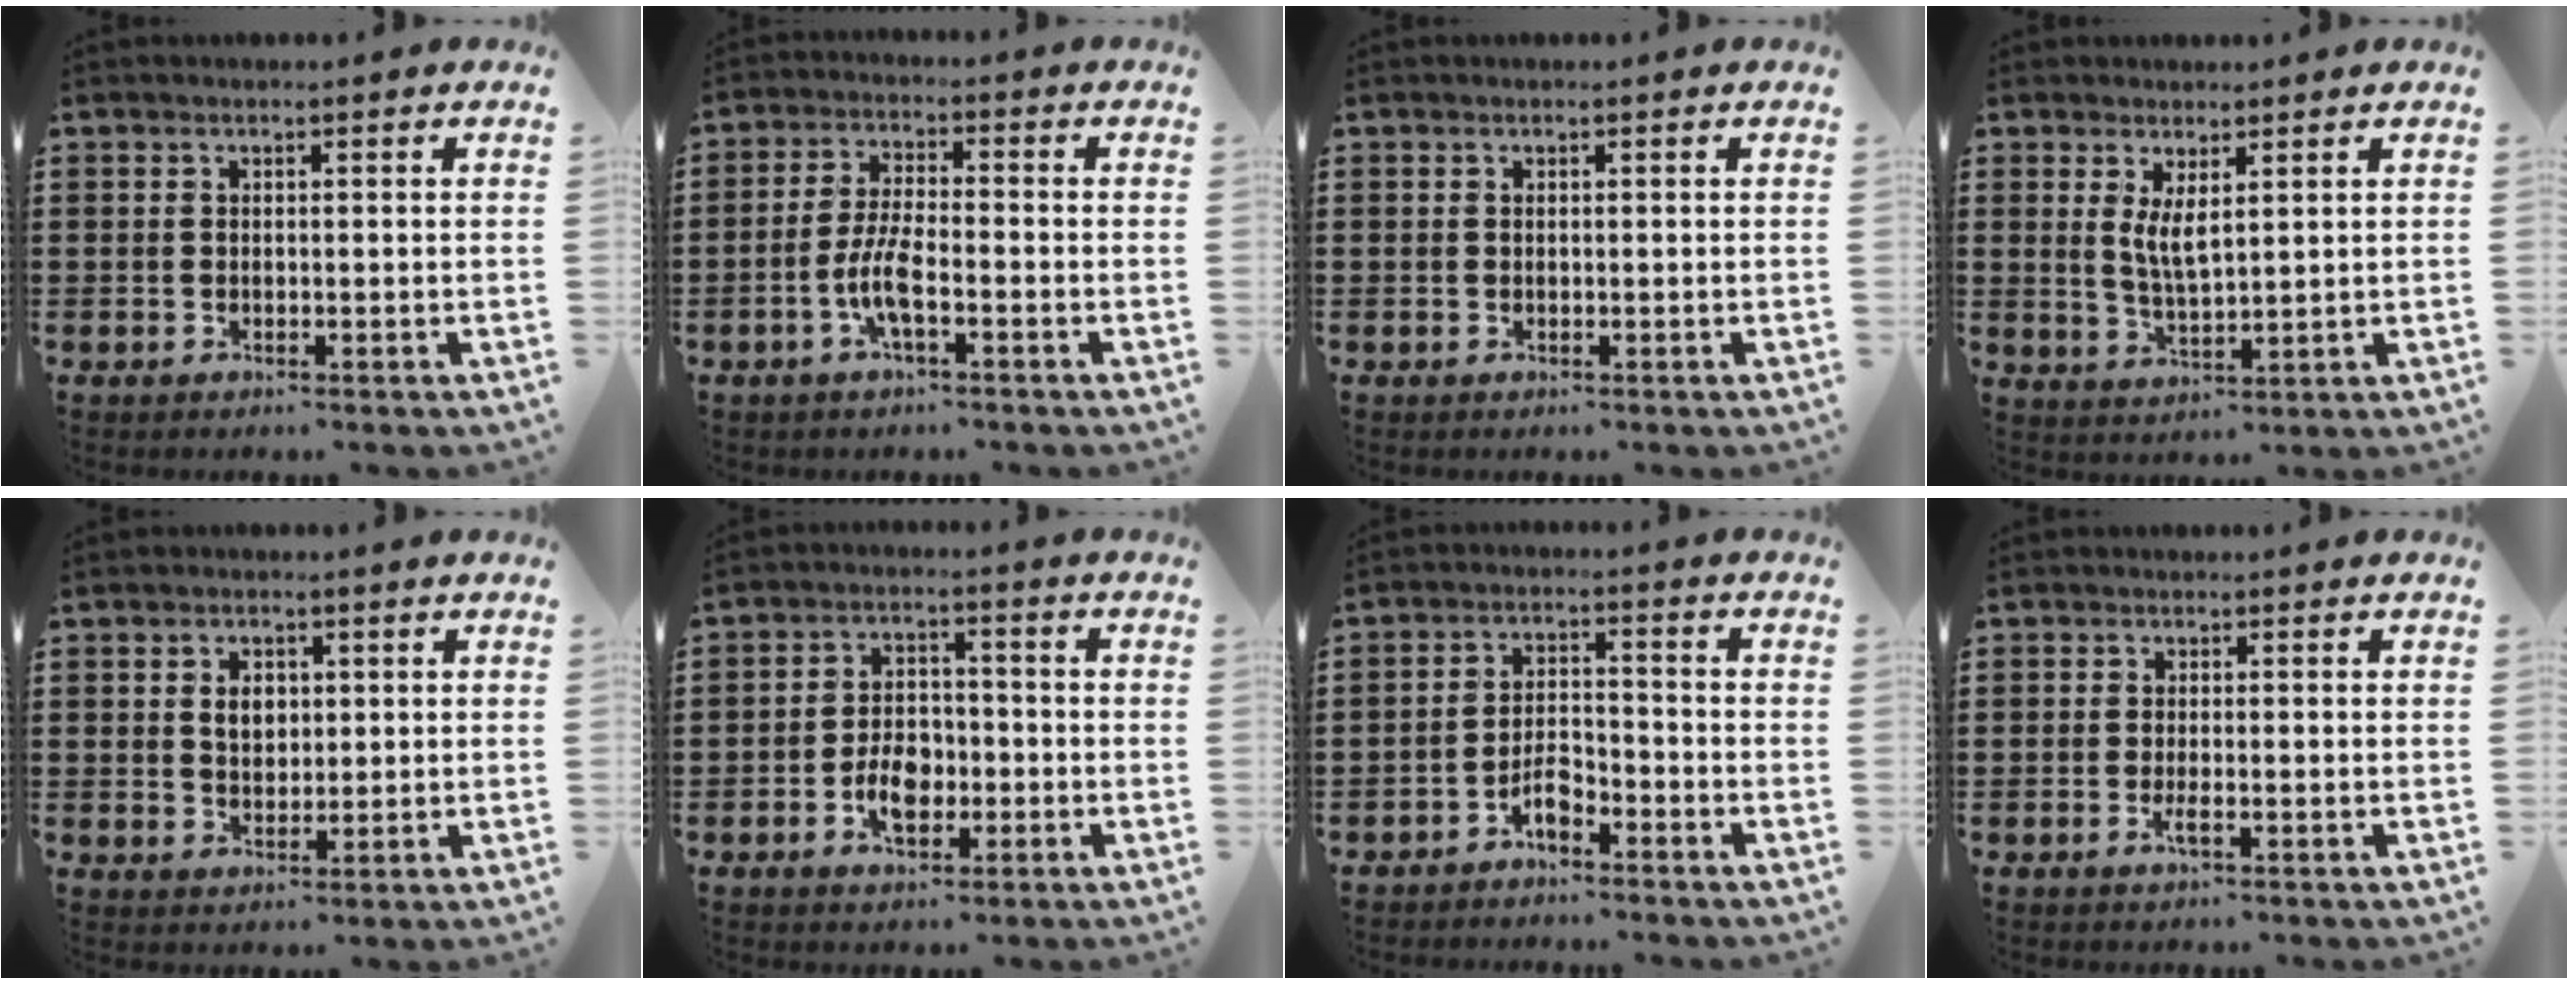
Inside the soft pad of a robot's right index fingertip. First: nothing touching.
{"total": 5.7, "force": [-2.3, 1.4, 5.1], "torque": [-0.121, -0.008, -0.051]}
{"total": 0.0}
{"total": 4.0, "force": [1.5, 1.3, 3.5], "torque": [-0.072, -0.001, 0.028]}
{"total": 3.4, "force": [0.7, 2.4, 2.3], "torque": [-0.045, 0.007, 0.008]}
{"total": 5.5, "force": [-1.9, 3.4, 3.8], "torque": [-0.067, 0.005, -0.036]}
{"total": 2.7, "force": [-2.2, 1.0, 1.3], "torque": [-0.028, 0.008, -0.045]}
{"total": 1.4, "force": [-0.6, 0.2, 1.2], "torque": [-0.029, -0.005, -0.013]}